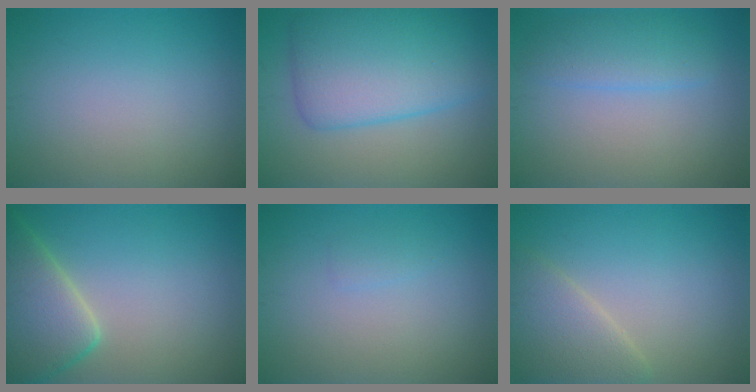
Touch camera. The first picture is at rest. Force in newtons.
{"total": 8.1, "press": 8.1, "slide": 0.2}
{"total": 2.9, "press": 2.9, "slide": 0.2}
{"total": 7.4, "press": 7.4, "slide": 0.6}
{"total": 0.7, "press": 0.7, "slide": 0.1}
{"total": 4.1, "press": 4.0, "slide": 0.2}